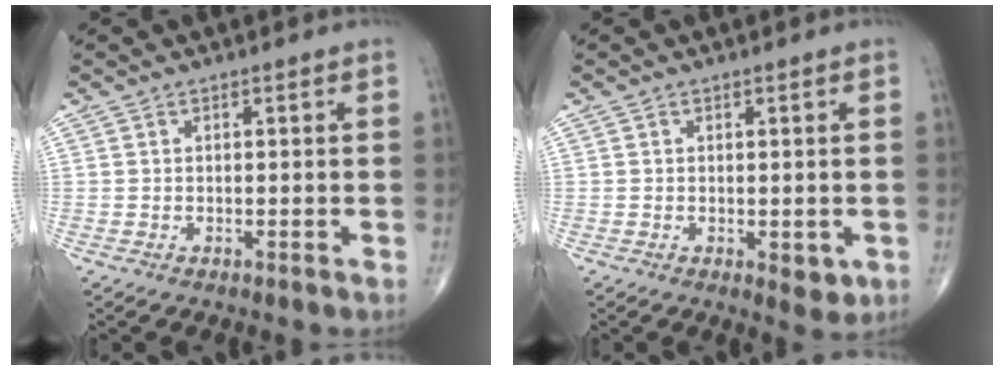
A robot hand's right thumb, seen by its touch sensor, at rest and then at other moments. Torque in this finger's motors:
{"motor_torque": [0.22, 0.45, 0.09, -0.23, 0.08]}